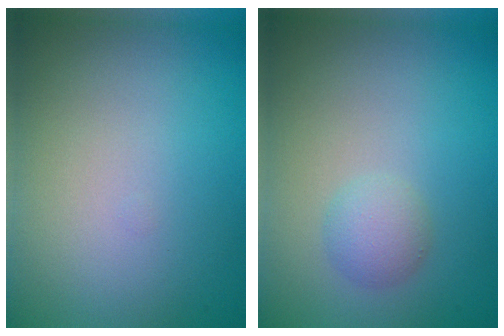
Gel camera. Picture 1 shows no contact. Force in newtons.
{"total": 1.8, "press": 1.8, "slide": 0.1}